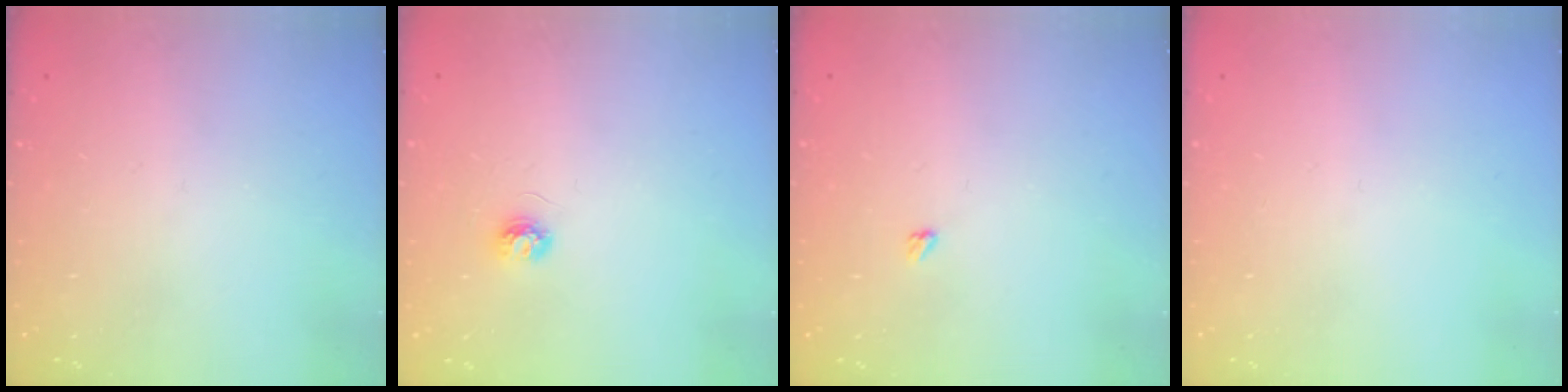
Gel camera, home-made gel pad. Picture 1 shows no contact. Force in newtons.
{"total": 3.7, "press": 3.7, "slide": 0.3}
{"total": 2.4, "press": 2.4, "slide": 0.4}
{"total": 0.0}